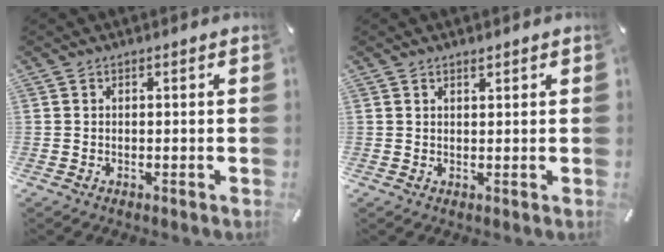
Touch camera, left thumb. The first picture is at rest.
{"total": 1.0, "force": [0.8, 0.4, 0.5], "torque": [-0.009, -0.001, 0.015]}